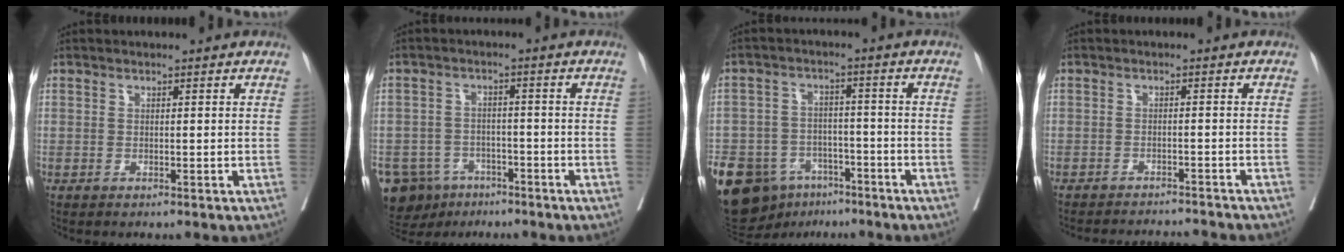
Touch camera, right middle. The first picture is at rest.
{"total": 10.0, "force": [-6.6, 7.1, 2.4], "torque": [-0.056, 0.005, -0.097]}
{"total": 21.0, "force": [-12.3, 14.0, 9.8], "torque": [-0.279, -0.008, -0.191]}
{"total": 10.3, "force": [-10.0, 0.6, 2.5], "torque": [-0.028, -0.002, -0.125]}